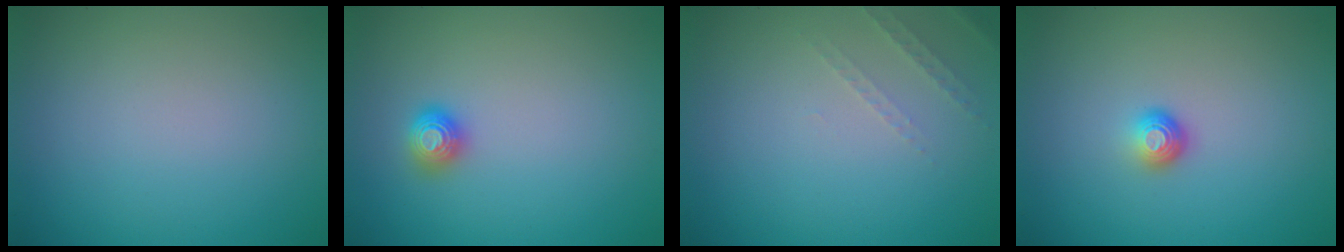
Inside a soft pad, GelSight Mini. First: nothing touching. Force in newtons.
{"total": 1.4, "press": 1.4, "slide": 0.4}
{"total": 1.3, "press": 1.2, "slide": 0.4}
{"total": 1.4, "press": 1.0, "slide": 1.0}